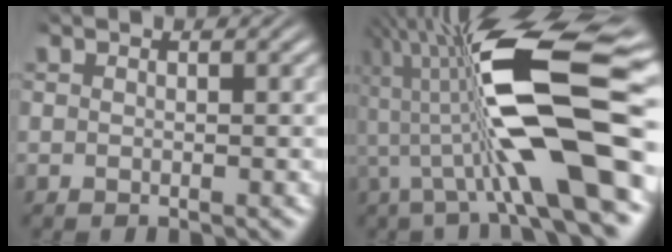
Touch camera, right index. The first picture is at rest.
{"total": 12.1, "force": [0.7, 4.0, 11.4], "torque": [-0.209, 0.003, 0.011]}